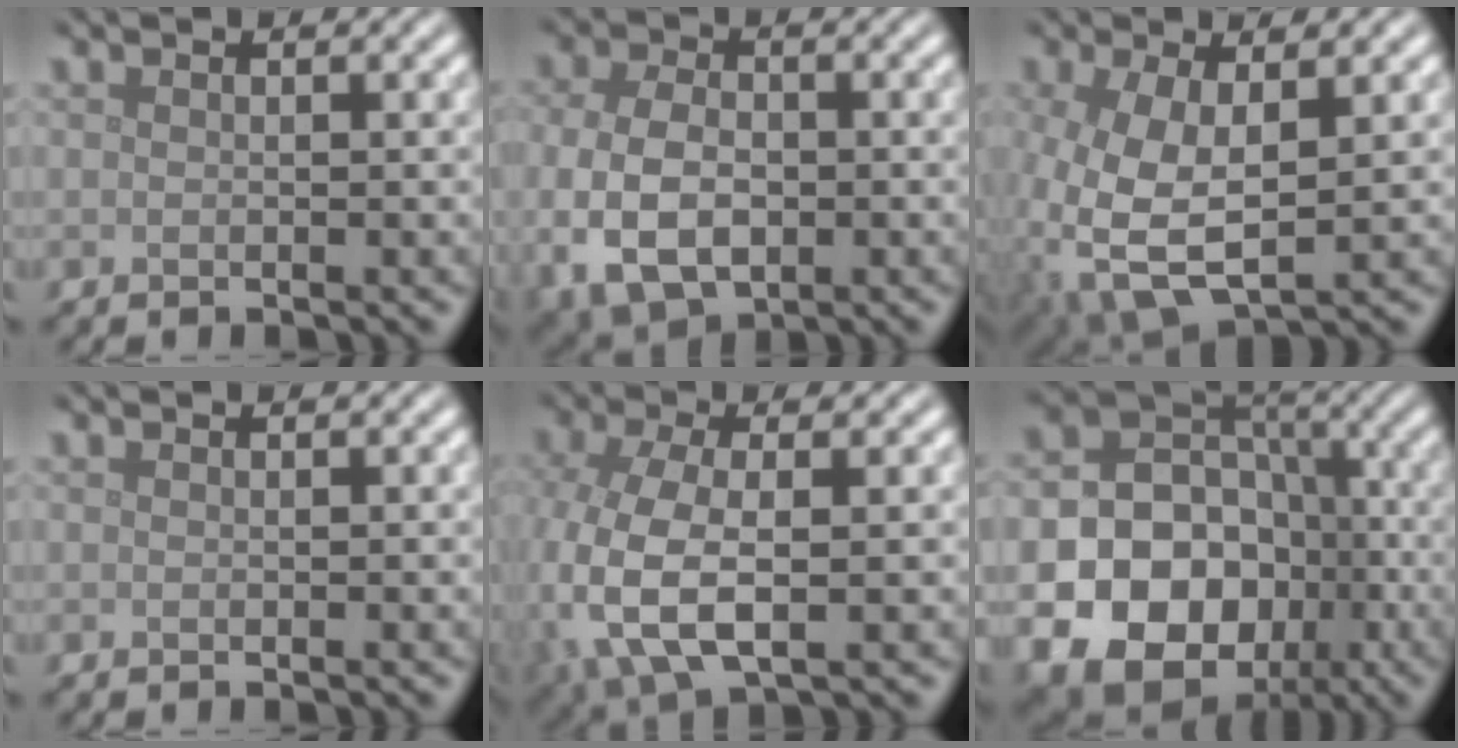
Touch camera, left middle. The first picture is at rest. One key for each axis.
{"total": 7.6, "fx": -2.0, "fy": 5.0, "fz": 5.4, "tx": -0.127, "ty": -0.019, "tz": -0.037}
{"total": 7.4, "fx": -0.8, "fy": 4.0, "fz": 6.2, "tx": -0.158, "ty": -0.017, "tz": -0.004}
{"total": 0.0}
{"total": 8.5, "fx": -2.0, "fy": 4.5, "fz": 6.9, "tx": -0.171, "ty": -0.022, "tz": -0.035}
{"total": 21.9, "fx": -7.9, "fy": 19.1, "fz": 7.1, "tx": -0.163, "ty": -0.063, "tz": -0.145}